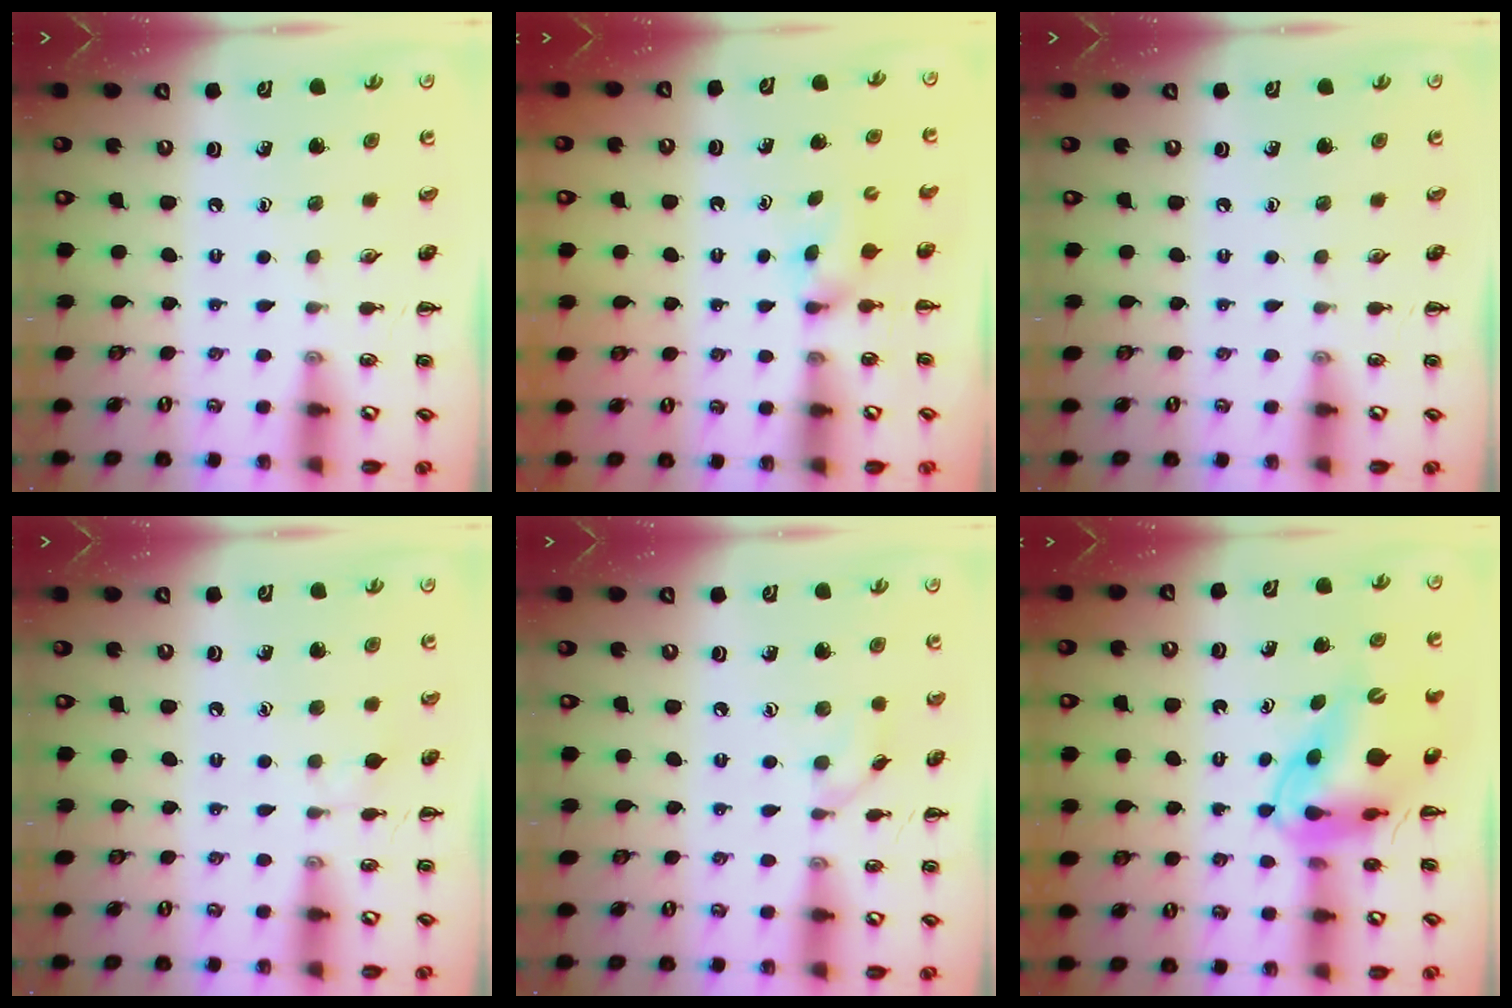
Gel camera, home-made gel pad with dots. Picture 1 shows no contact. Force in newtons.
{"total": 2.4, "press": 2.3, "slide": 0.9}
{"total": 0.0}
{"total": 3.8, "press": 3.6, "slide": 1.3}
{"total": 3.9, "press": 3.6, "slide": 1.6}
{"total": 11.8, "press": 11.3, "slide": 3.6}